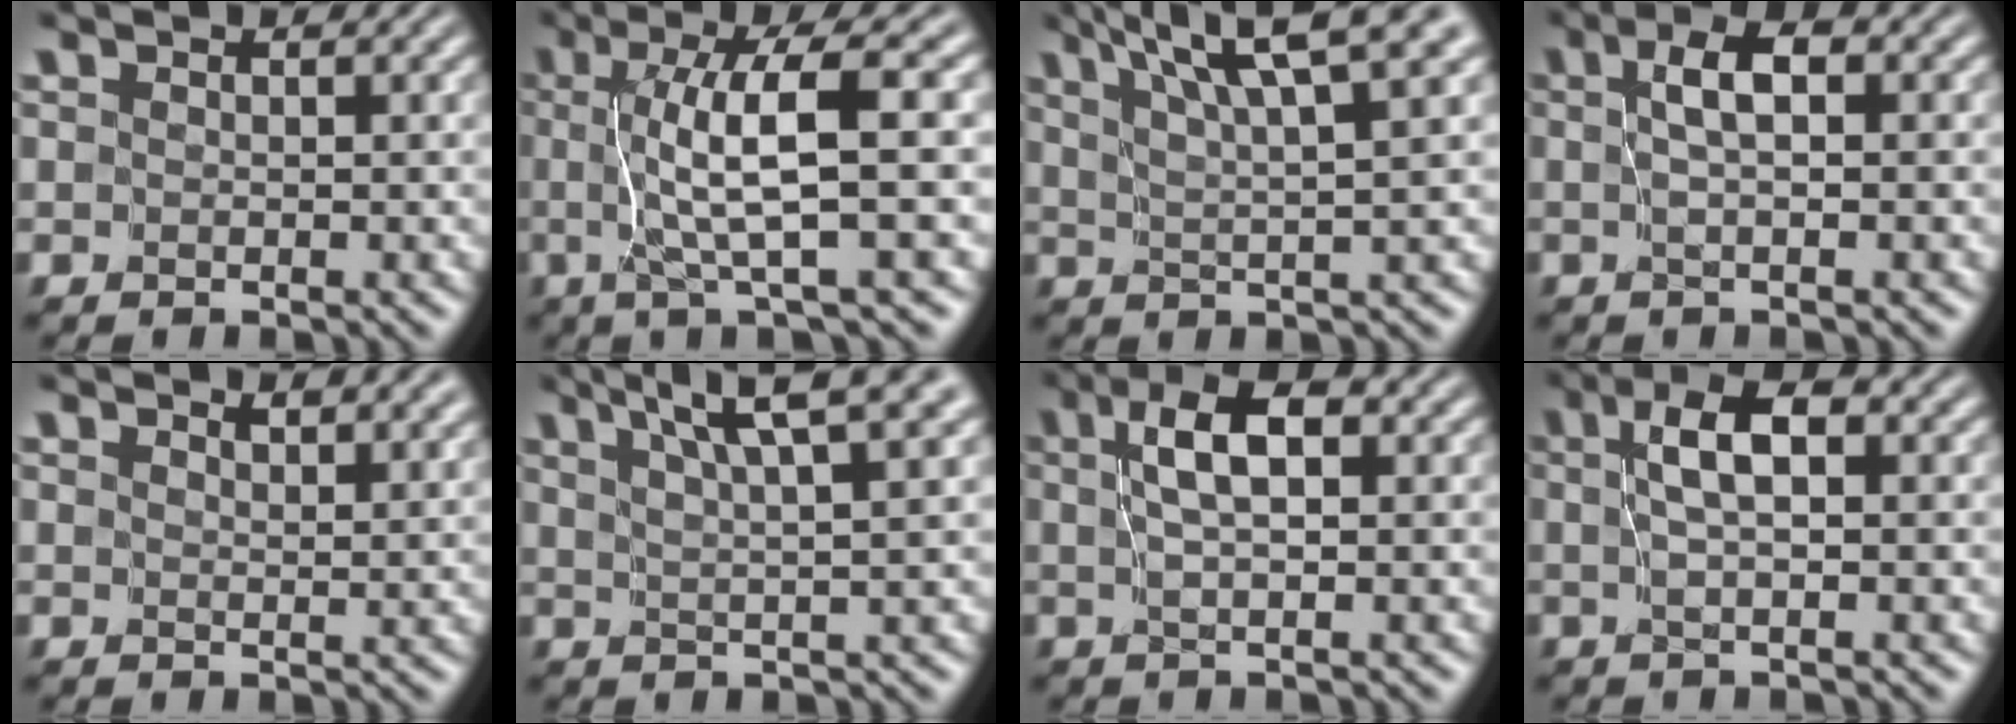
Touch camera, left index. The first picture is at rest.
{"total": 6.9, "force": [0.2, 0.9, 6.8], "torque": [-0.115, 0.010, 0.003]}
{"total": 7.7, "force": [5.0, 1.0, 5.8], "torque": [-0.083, 0.020, 0.076]}
{"total": 2.7, "force": [0.3, 0.2, 2.6], "torque": [-0.046, 0.009, 0.004]}
{"total": 2.5, "force": [2.2, 0.5, 0.9], "torque": [-0.022, -0.003, 0.037]}
{"total": 6.1, "force": [4.0, 0.5, 4.5], "torque": [-0.059, 0.017, 0.062]}
{"total": 3.9, "force": [0.9, 0.9, 3.7], "torque": [-0.061, 0.012, 0.012]}
{"total": 3.5, "force": [0.6, 0.6, 3.4], "torque": [-0.059, 0.011, 0.008]}